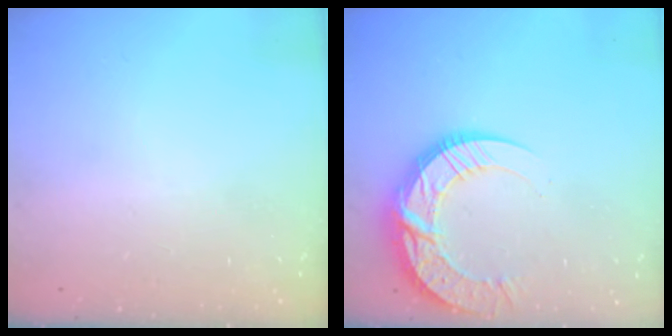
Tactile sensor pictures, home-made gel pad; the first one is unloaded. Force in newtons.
{"total": 15.3, "press": 15.2, "slide": 1.4}